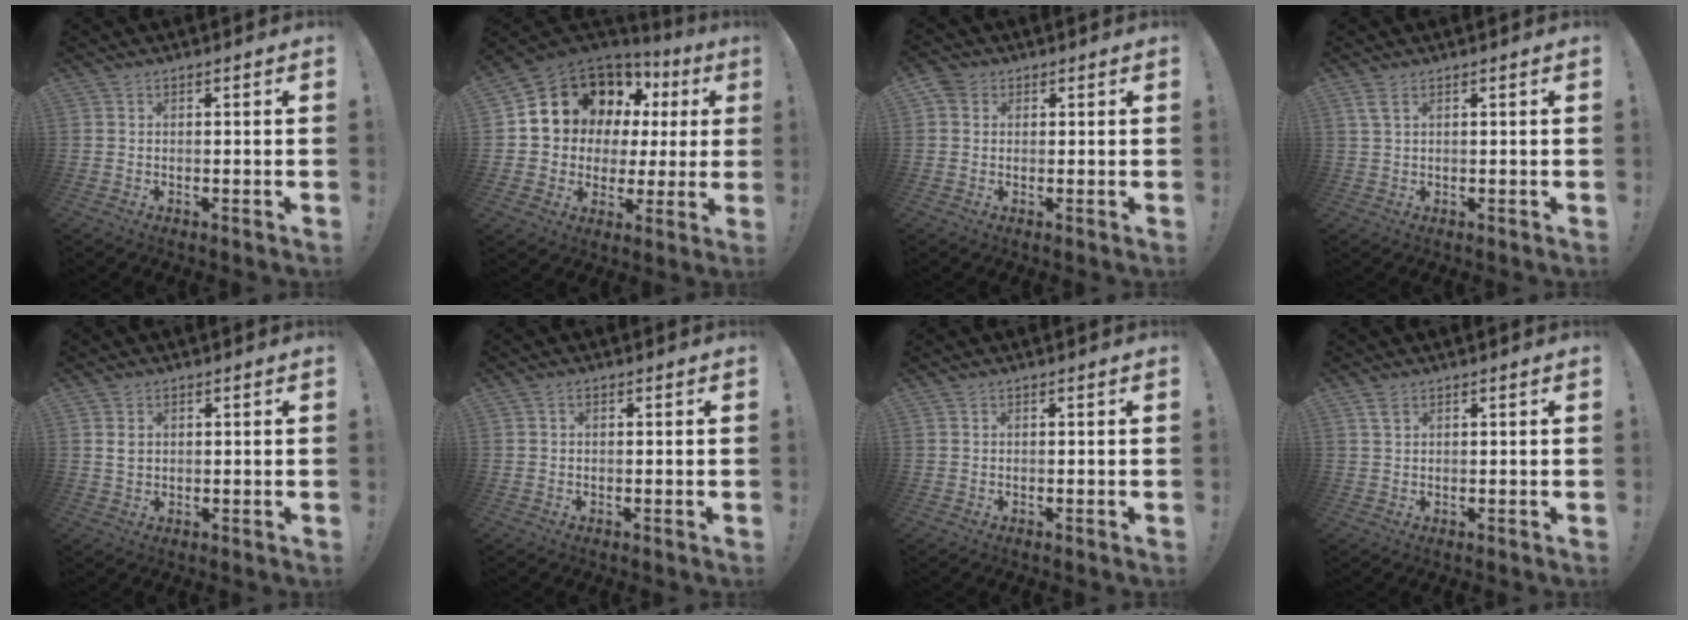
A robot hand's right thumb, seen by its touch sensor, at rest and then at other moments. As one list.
[{"total": 13.1, "force": [7.5, 9.6, 4.8], "torque": [-0.082, -0.055, 0.159]}, {"total": 3.4, "force": [1.5, 2.8, 1.3], "torque": [-0.025, 0.003, 0.029]}, {"total": 3.0, "force": [1.5, 1.2, 2.3], "torque": [-0.043, -0.001, 0.028]}, {"total": 2.3, "force": [0.7, 1.8, 1.2], "torque": [-0.009, -0.002, 0.011]}, {"total": 0.7, "force": [0.0, 0.4, 0.6], "torque": [-0.015, 0.003, 0.002]}, {"total": 0.0}, {"total": 2.2, "force": [1.3, 1.1, 1.5], "torque": [-0.028, 0.000, 0.023]}]